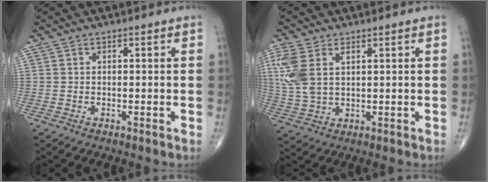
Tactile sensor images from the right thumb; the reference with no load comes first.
{"total": 9.1, "force": [3.0, 5.2, 6.9], "torque": [-0.171, 0.005, 0.068]}